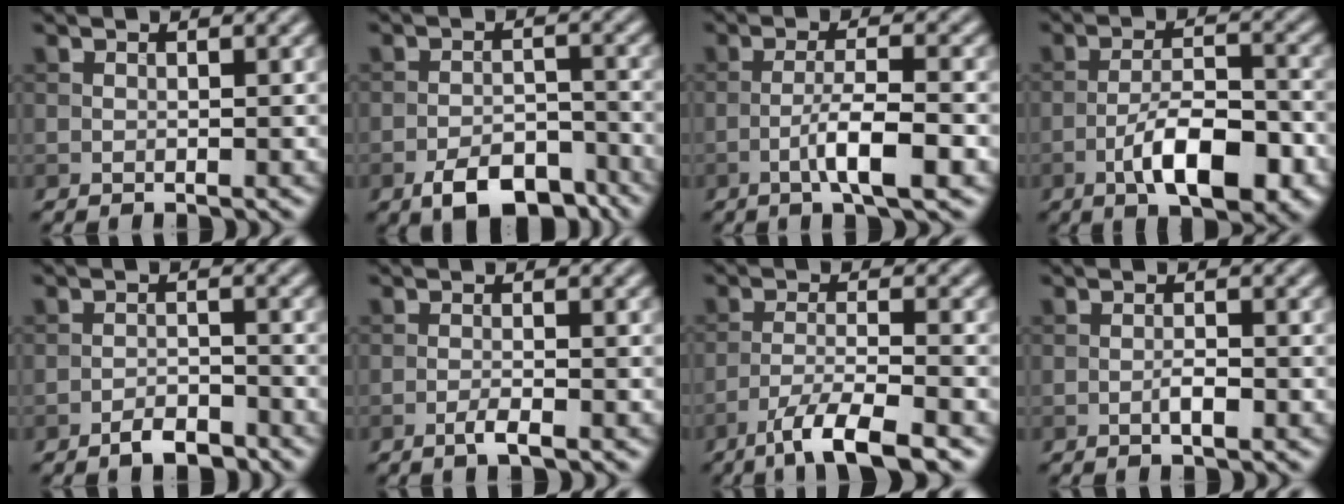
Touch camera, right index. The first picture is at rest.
{"total": 6.4, "force": [-4.3, 2.9, 3.7], "torque": [-0.056, -0.003, -0.072]}
{"total": 4.7, "force": [-1.9, 0.8, 4.2], "torque": [-0.074, 0.006, -0.035]}
{"total": 7.5, "force": [-3.5, 2.6, 6.1], "torque": [-0.102, 0.007, -0.060]}
{"total": 2.5, "force": [-2.0, 0.8, 1.3], "torque": [-0.016, 0.006, -0.038]}
{"total": 1.7, "force": [-0.9, 0.3, 1.3], "torque": [-0.022, 0.004, -0.021]}
{"total": 6.0, "force": [-4.1, 1.0, 4.2], "torque": [-0.070, -0.001, -0.078]}
{"total": 1.4, "force": [-0.6, 0.2, 1.2], "torque": [-0.022, 0.001, -0.012]}